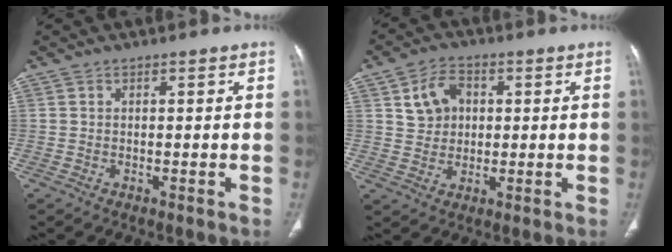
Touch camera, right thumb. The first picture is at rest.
{"total": 7.0, "force": [1.9, 5.6, 3.8], "torque": [-0.046, 0.001, 0.034]}